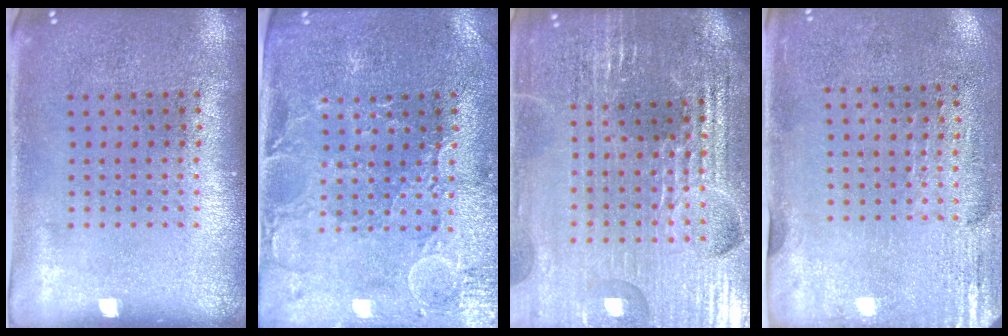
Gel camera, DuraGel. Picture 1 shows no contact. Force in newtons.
{"total": 1.1, "press": 1.0, "slide": 0.4}
{"total": 4.7, "press": 4.5, "slide": 1.5}
{"total": 2.9, "press": 2.5, "slide": 1.5}